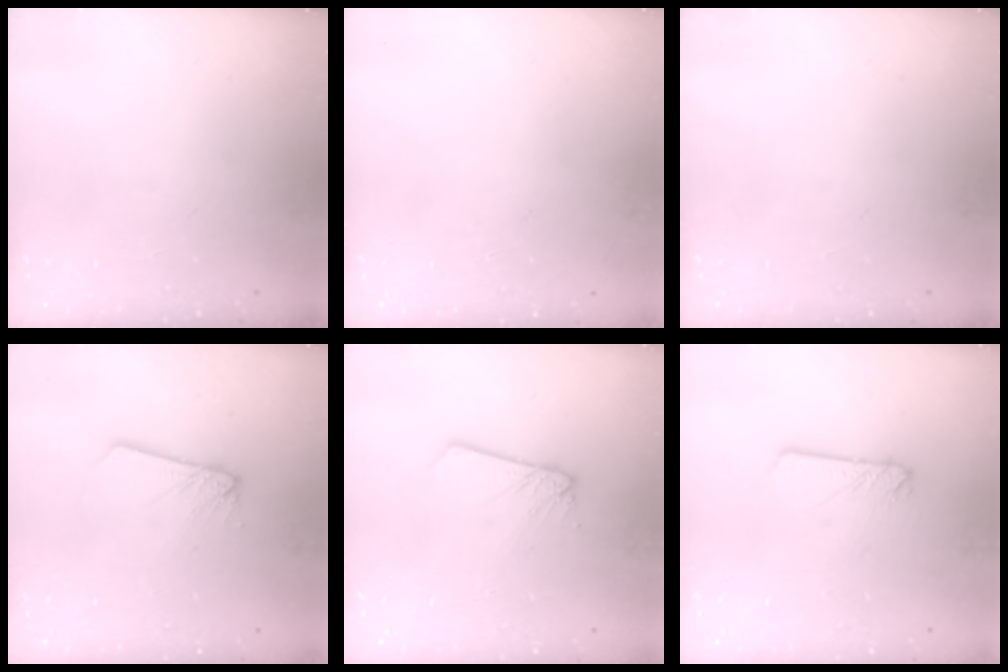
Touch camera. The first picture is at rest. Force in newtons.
{"total": 0.0}
{"total": 0.0}
{"total": 2.6, "press": 2.6, "slide": 0.2}
{"total": 2.5, "press": 2.5, "slide": 0.1}
{"total": 3.2, "press": 3.2, "slide": 0.2}